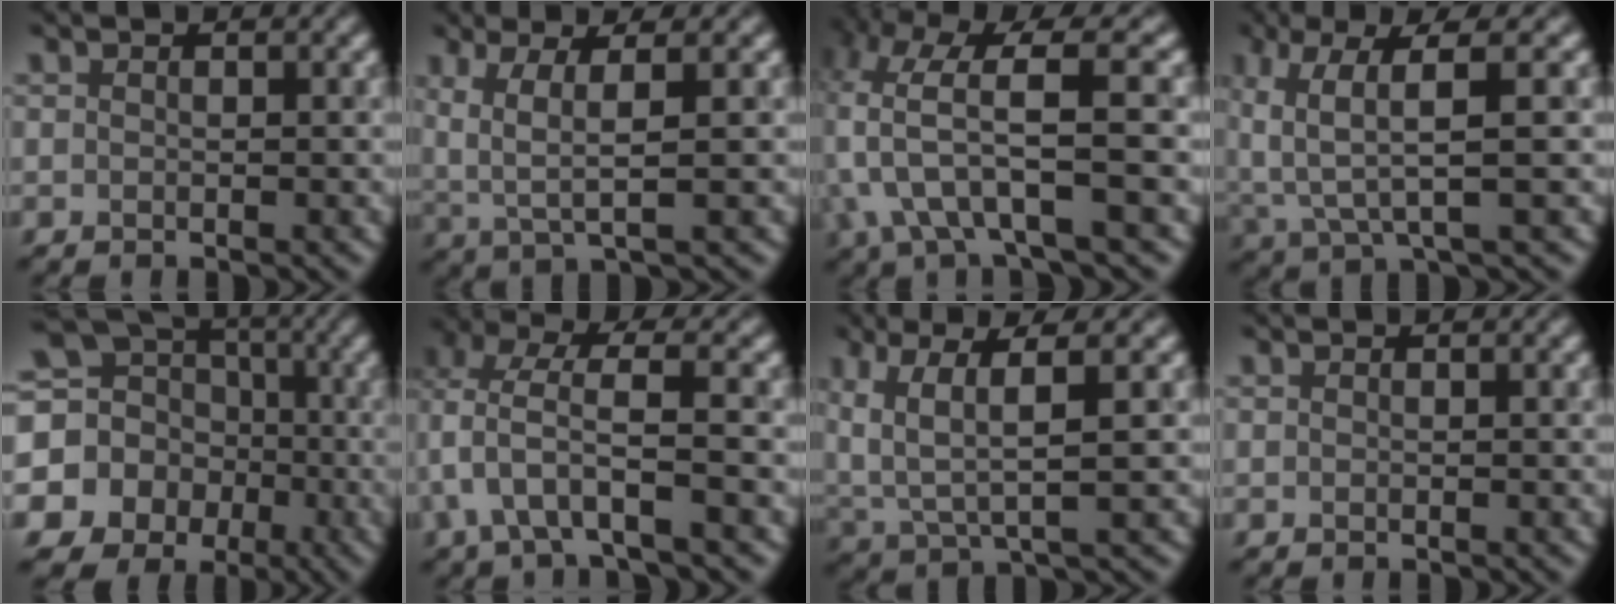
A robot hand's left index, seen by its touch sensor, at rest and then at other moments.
{"total": 3.8, "force": [0.9, 0.8, 3.6], "torque": [-0.079, 0.002, 0.021]}
{"total": 7.1, "force": [-0.6, 2.1, 6.7], "torque": [-0.136, 0.009, -0.009]}
{"total": 5.4, "force": [1.4, 1.5, 5.0], "torque": [-0.114, 0.002, 0.032]}
{"total": 18.1, "force": [-3.2, 17.0, 5.3], "torque": [-0.165, -0.021, -0.075]}
{"total": 4.6, "force": [-0.4, 1.6, 4.3], "torque": [-0.091, 0.003, -0.009]}
{"total": 5.4, "force": [1.9, 1.7, 4.7], "torque": [-0.106, 0.001, 0.044]}
{"total": 0.0}